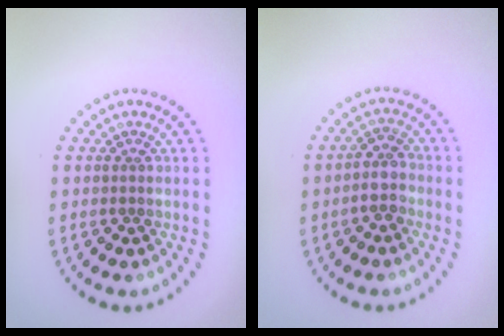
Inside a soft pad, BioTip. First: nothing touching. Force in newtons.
{"total": 2.3, "press": 2.0, "slide": 1.1}